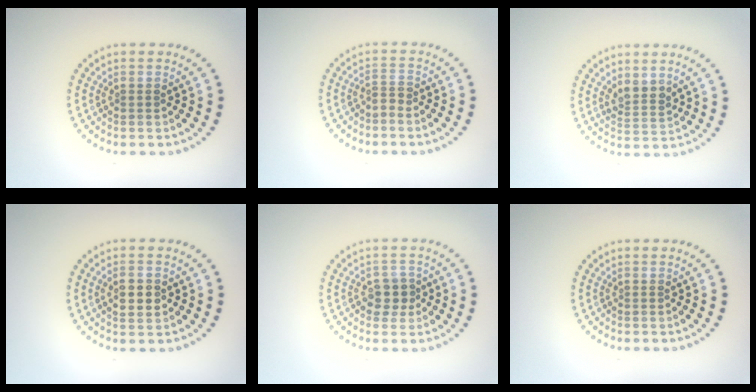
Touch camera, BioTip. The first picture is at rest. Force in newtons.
{"total": 1.1, "press": 0.6, "slide": 0.9}
{"total": 2.2, "press": 1.9, "slide": 1.1}
{"total": 2.1, "press": 2.0, "slide": 0.2}
{"total": 2.0, "press": 1.9, "slide": 0.7}
{"total": 0.0}